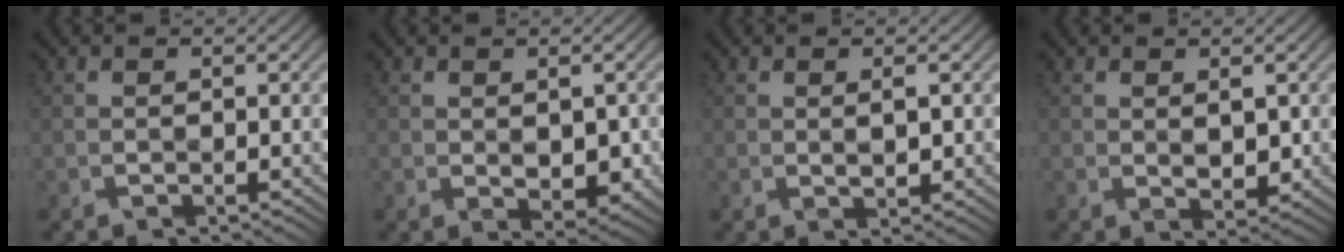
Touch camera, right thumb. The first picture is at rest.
{"total": 3.5, "force": [-0.3, 2.1, 2.8], "torque": [-0.048, -0.012, 0.004]}
{"total": 1.4, "force": [0.4, 0.5, 1.3], "torque": [-0.027, -0.004, 0.009]}
{"total": 2.4, "force": [0.5, 1.3, 1.9], "torque": [-0.036, -0.008, 0.013]}